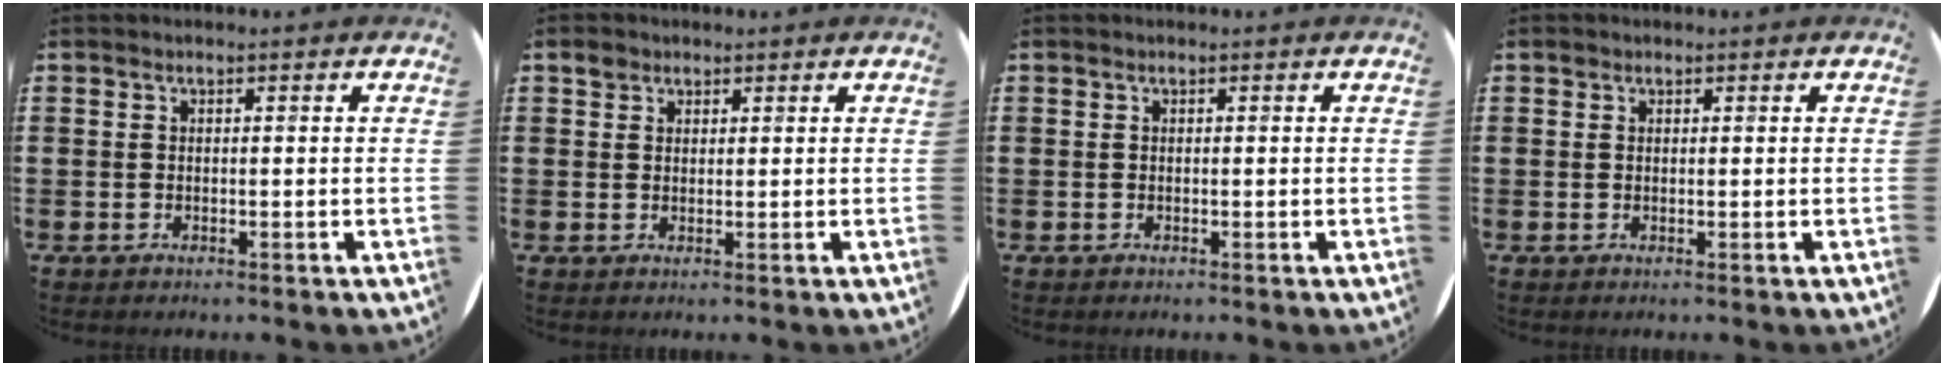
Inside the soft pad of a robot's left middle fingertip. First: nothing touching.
{"total": 1.8, "force": [1.3, 1.1, 0.3], "torque": [0.001, 0.003, 0.024]}
{"total": 0.0}
{"total": 0.5, "force": [0.4, 0.4, 0.0], "torque": [0.009, 0.001, 0.005]}